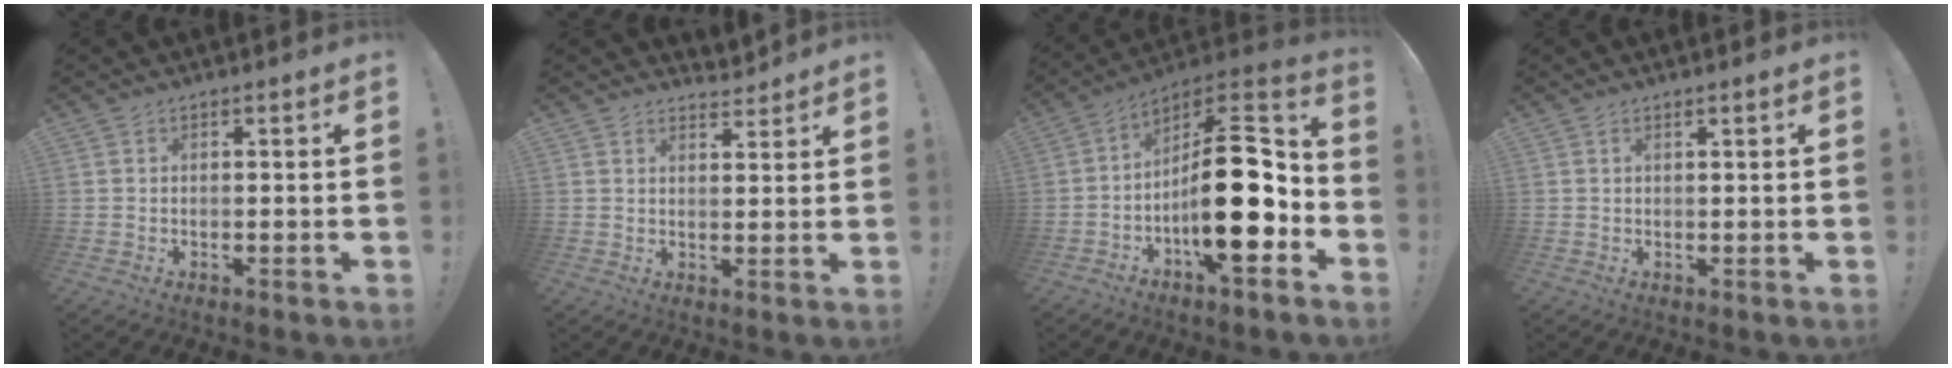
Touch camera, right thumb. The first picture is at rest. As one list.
[{"total": 3.5, "force": [3.0, 1.6, 0.6], "torque": [0.003, -0.022, 0.053]}, {"total": 23.5, "force": [-4.2, 8.8, 21.3], "torque": [-0.338, 0.023, -0.063]}, {"total": 1.2, "force": [0.8, -0.3, 0.8], "torque": [-0.009, -0.003, 0.012]}]